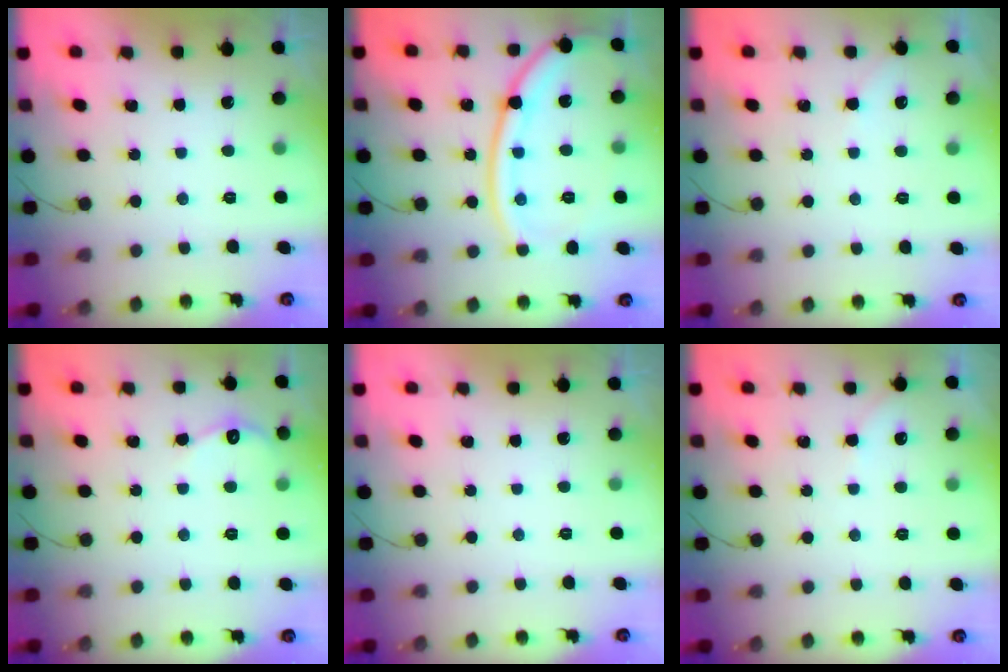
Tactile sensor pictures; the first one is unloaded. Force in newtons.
{"total": 17.1, "press": 17.0, "slide": 2.0}
{"total": 2.2, "press": 2.2, "slide": 0.3}
{"total": 3.7, "press": 3.6, "slide": 0.5}
{"total": 0.0}
{"total": 1.7, "press": 1.6, "slide": 0.3}